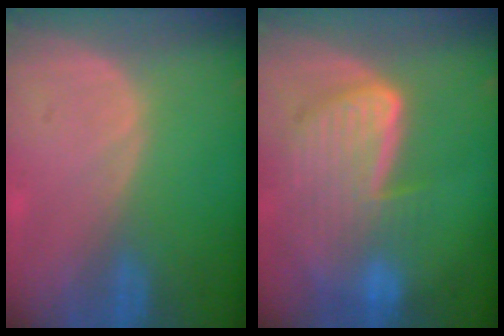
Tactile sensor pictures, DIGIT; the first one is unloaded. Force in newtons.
{"total": 9.1, "press": 7.9, "slide": 4.3}